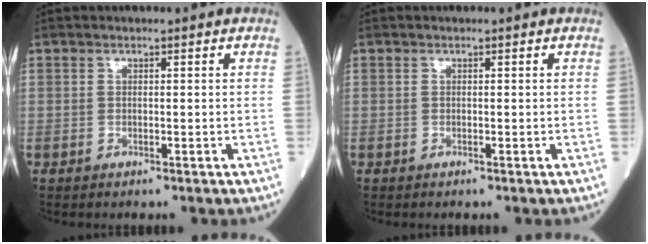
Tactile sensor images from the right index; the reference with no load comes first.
{"total": 0.0}